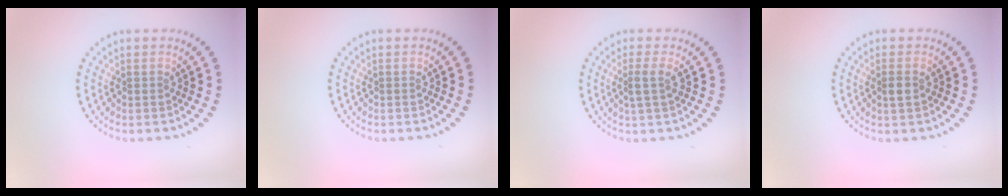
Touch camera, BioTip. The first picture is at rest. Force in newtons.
{"total": 0.0}
{"total": 1.8, "press": 1.4, "slide": 1.1}
{"total": 1.1, "press": 1.0, "slide": 0.5}